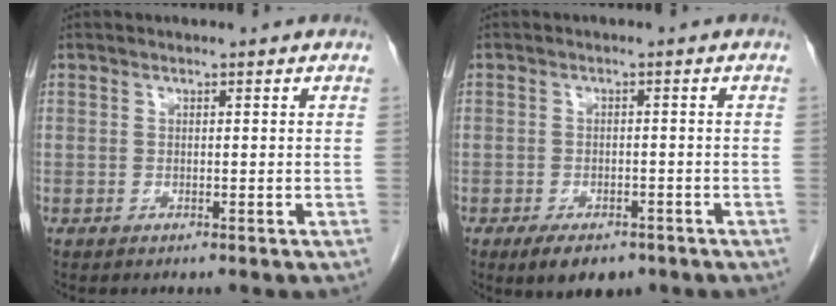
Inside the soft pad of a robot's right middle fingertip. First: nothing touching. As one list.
[{"total": 5.6, "force": [-3.9, 2.6, 3.0], "torque": [-0.048, -0.005, -0.056]}]